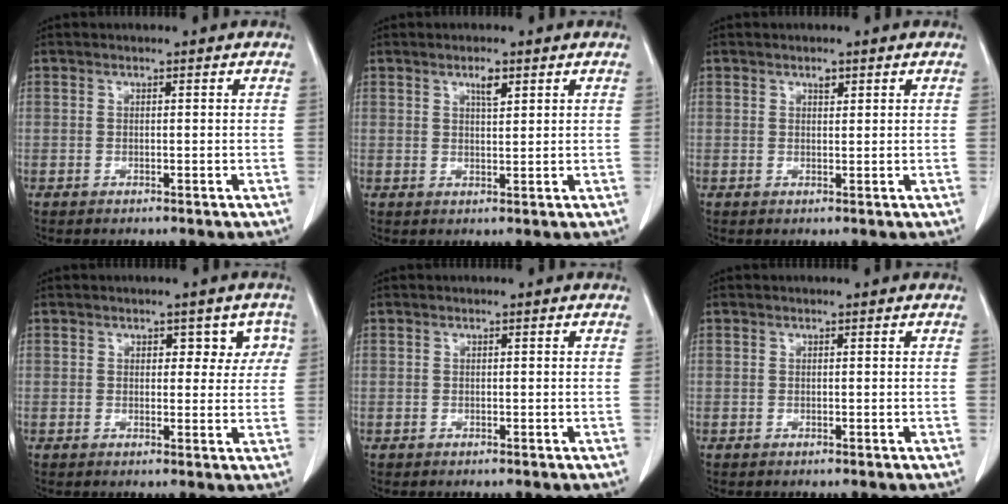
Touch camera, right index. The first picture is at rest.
{"total": 2.4, "force": [1.4, 0.6, 1.8], "torque": [-0.033, -0.001, 0.024]}
{"total": 1.0, "force": [0.7, 0.5, 0.6], "torque": [-0.009, -0.003, 0.010]}
{"total": 4.3, "force": [1.7, 2.9, 2.8], "torque": [-0.008, 0.012, 0.017]}
{"total": 0.0}
{"total": 0.0}